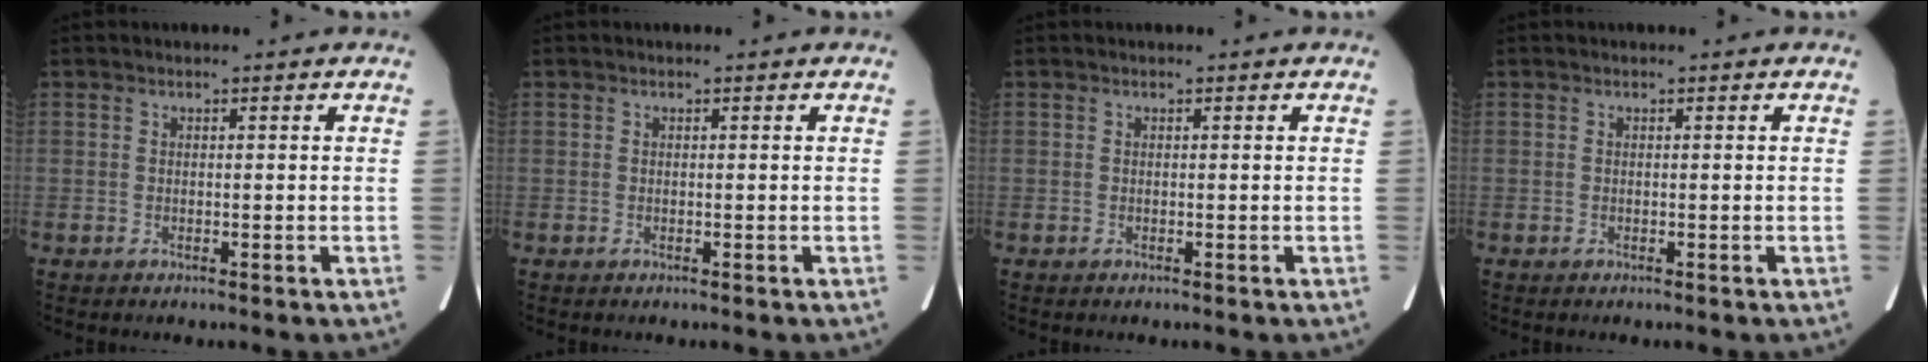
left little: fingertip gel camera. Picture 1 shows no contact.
{"total": 0.0}
{"total": 0.0}
{"total": 0.0}